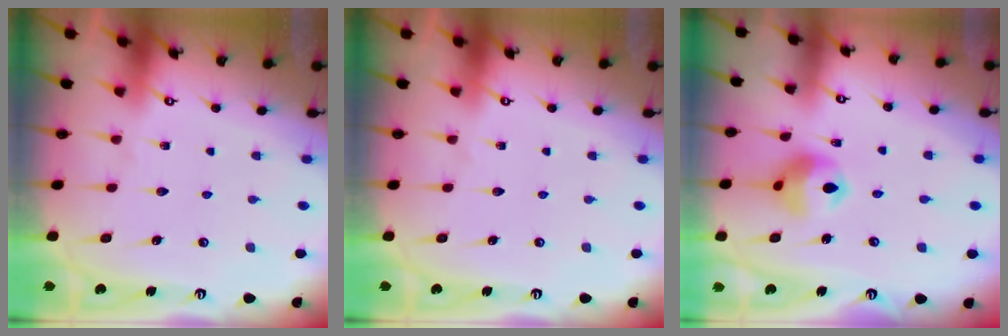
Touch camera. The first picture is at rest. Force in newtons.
{"total": 0.0}
{"total": 10.3, "press": 10.2, "slide": 1.8}